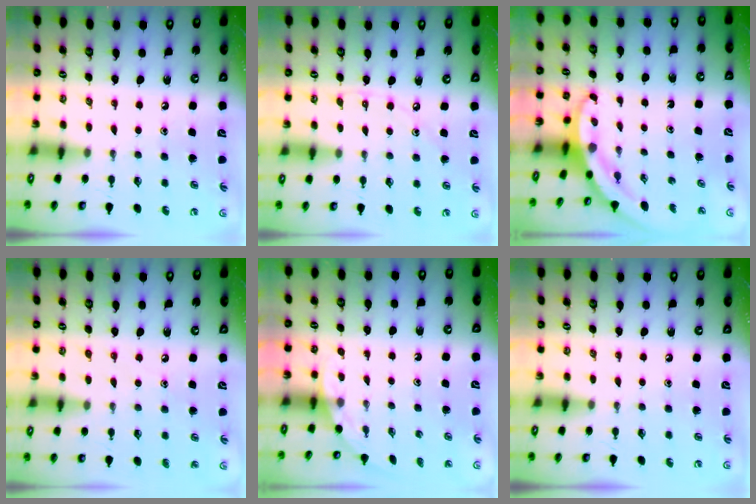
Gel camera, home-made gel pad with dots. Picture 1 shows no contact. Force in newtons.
{"total": 4.2, "press": 4.1, "slide": 0.6}
{"total": 3.8, "press": 3.7, "slide": 0.5}
{"total": 4.4, "press": 4.3, "slide": 0.5}
{"total": 1.8, "press": 1.8, "slide": 0.1}
{"total": 0.0}